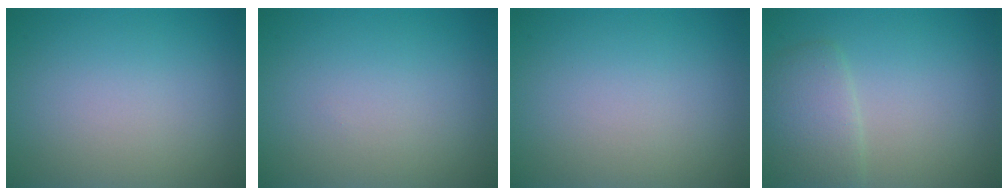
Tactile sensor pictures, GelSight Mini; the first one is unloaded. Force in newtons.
{"total": 0.0}
{"total": 0.0}
{"total": 2.9, "press": 2.9, "slide": 0.1}